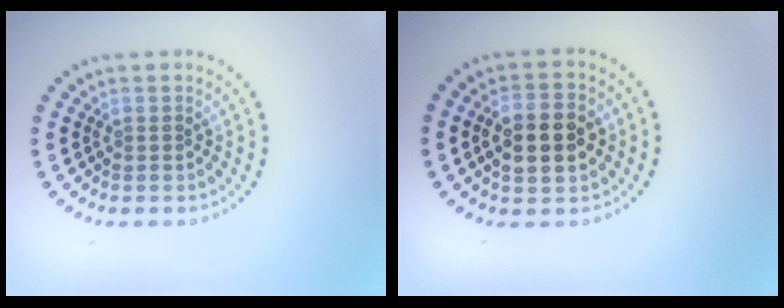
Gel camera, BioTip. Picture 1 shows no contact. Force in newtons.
{"total": 5.1, "press": 5.0, "slide": 0.3}